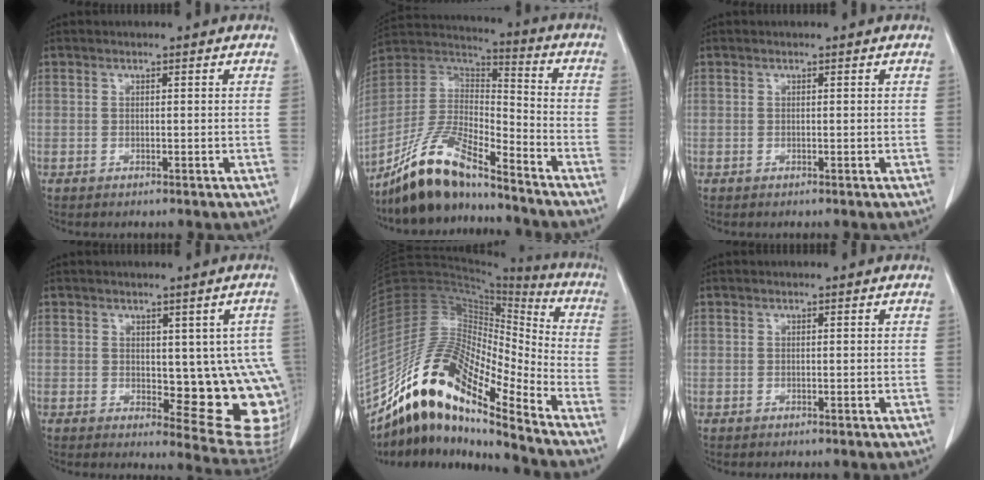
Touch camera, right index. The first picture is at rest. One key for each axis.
{"total": 14.4, "fx": -11.9, "fy": 2.9, "fz": 7.5, "tx": -0.150, "ty": 0.008, "tz": -0.226}
{"total": 0.0}
{"total": 12.6, "fx": -0.2, "fy": 5.0, "fz": 11.6, "tx": -0.104, "ty": -0.003, "tz": 0.009}
{"total": 18.1, "fx": -13.8, "fy": 3.2, "fz": 11.3, "tx": -0.213, "ty": 0.032, "tz": -0.250}
{"total": 0.0}